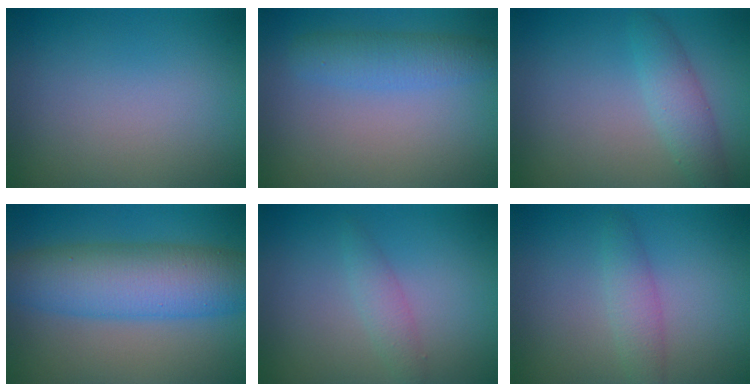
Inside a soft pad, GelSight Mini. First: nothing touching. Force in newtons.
{"total": 3.1, "press": 3.1, "slide": 0.0}
{"total": 2.6, "press": 2.6, "slide": 0.1}
{"total": 8.5, "press": 8.5, "slide": 0.2}
{"total": 1.7, "press": 1.7, "slide": 0.1}
{"total": 2.2, "press": 2.2, "slide": 0.0}